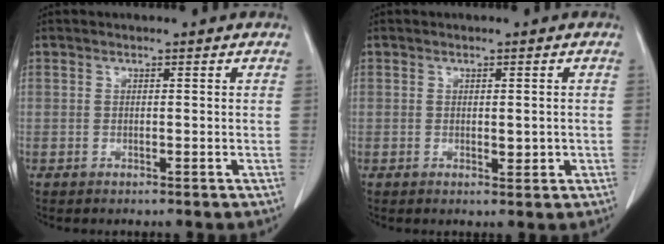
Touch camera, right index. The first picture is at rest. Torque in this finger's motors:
{"motor_torque": [0.10, 0.23, 0.10, 0.05]}